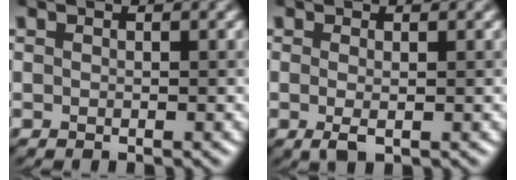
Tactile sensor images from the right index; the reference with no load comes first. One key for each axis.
{"total": 1.3, "fx": 0.0, "fy": 0.4, "fz": 1.2, "tx": -0.023, "ty": -0.001, "tz": -0.001}